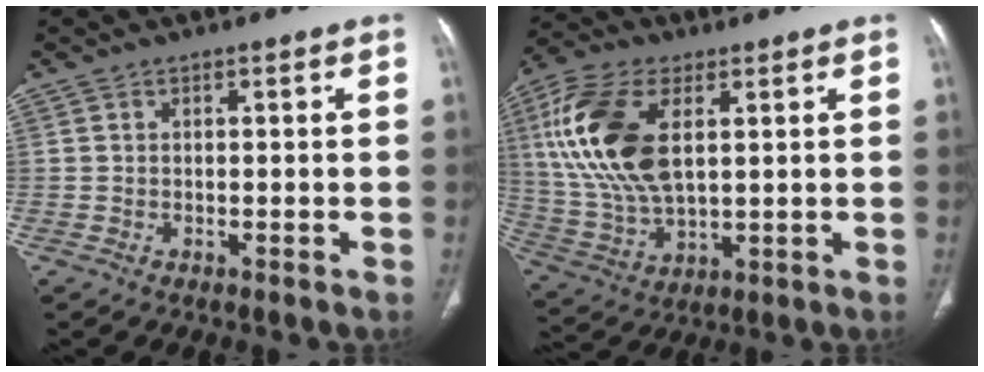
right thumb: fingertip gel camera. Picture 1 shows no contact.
{"total": 18.2, "force": [4.6, 9.5, 14.8], "torque": [-0.313, -0.003, 0.091]}